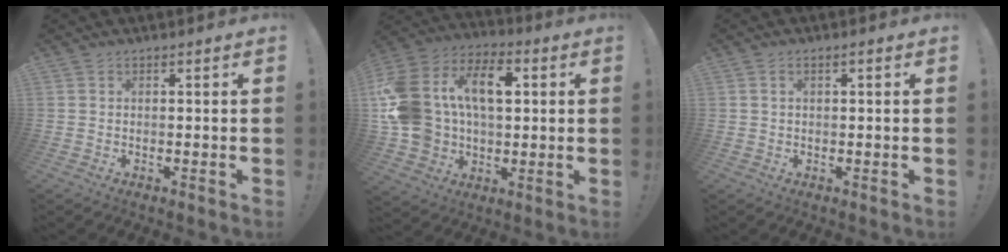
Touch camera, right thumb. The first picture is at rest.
{"total": 22.4, "force": [4.6, 16.1, 14.9], "torque": [-0.288, 0.001, 0.089]}
{"total": 1.5, "force": [0.1, 0.6, 1.3], "torque": [-0.032, 0.006, 0.004]}